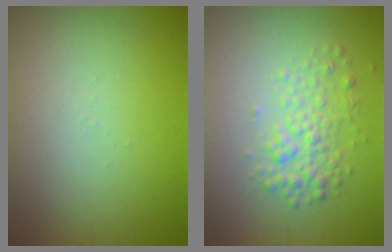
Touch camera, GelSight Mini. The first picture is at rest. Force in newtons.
{"total": 2.5, "press": 2.5, "slide": 0.1}